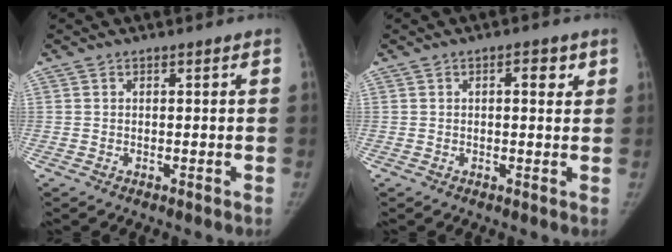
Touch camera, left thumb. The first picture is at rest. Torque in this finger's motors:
{"motor_torque": [-0.02, 0.02, 0.03, 0.08, -0.01]}